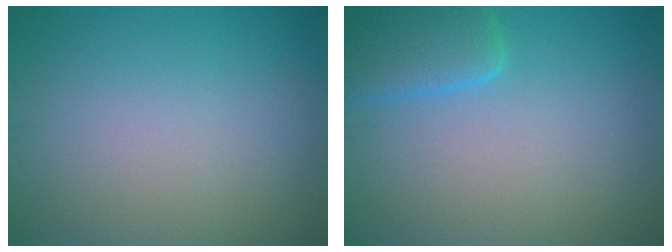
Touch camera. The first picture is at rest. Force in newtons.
{"total": 3.4, "press": 3.4, "slide": 0.4}